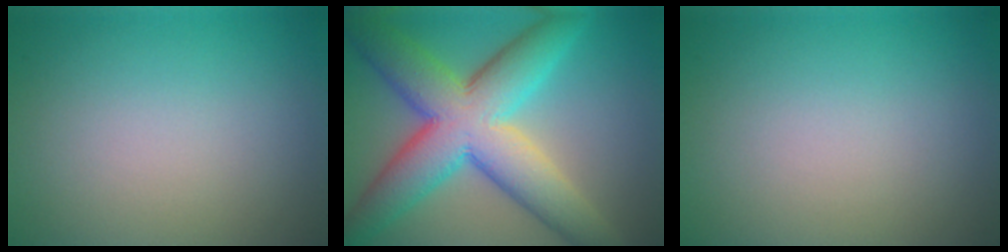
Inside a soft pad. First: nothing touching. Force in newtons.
{"total": 11.1, "press": 11.1, "slide": 0.3}
{"total": 0.0}